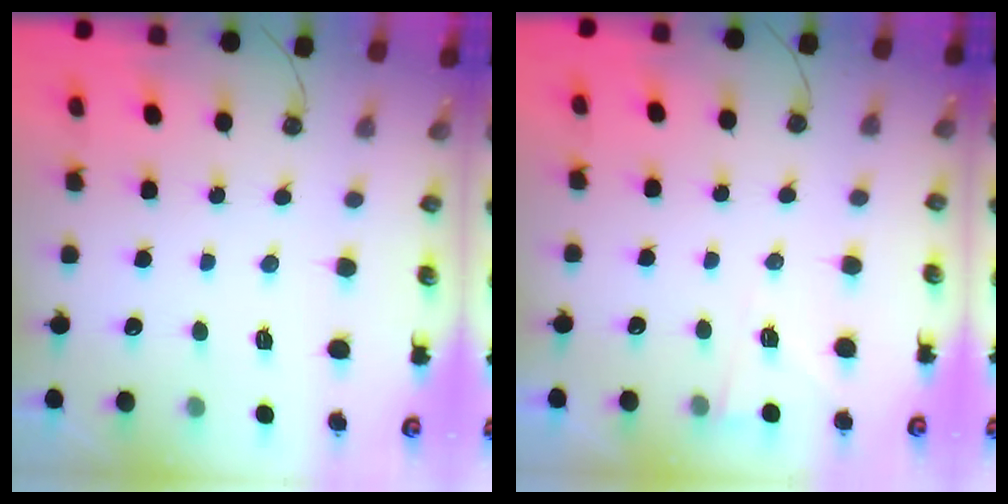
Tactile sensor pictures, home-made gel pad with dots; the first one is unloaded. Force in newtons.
{"total": 2.7, "press": 2.1, "slide": 1.6}